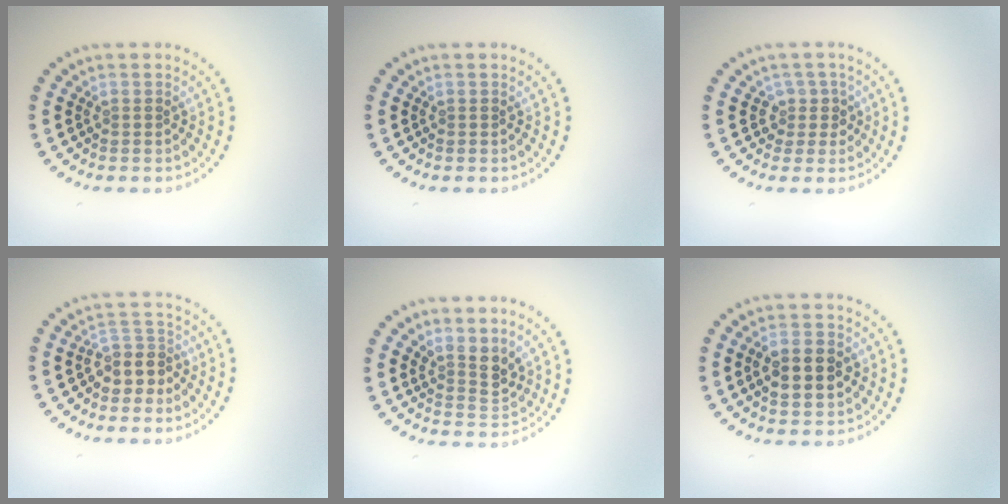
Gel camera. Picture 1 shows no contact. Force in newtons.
{"total": 0.0}
{"total": 1.8, "press": 1.4, "slide": 1.2}
{"total": 2.8, "press": 2.3, "slide": 1.6}
{"total": 2.6, "press": 2.0, "slide": 1.7}
{"total": 3.8, "press": 3.8, "slide": 0.2}